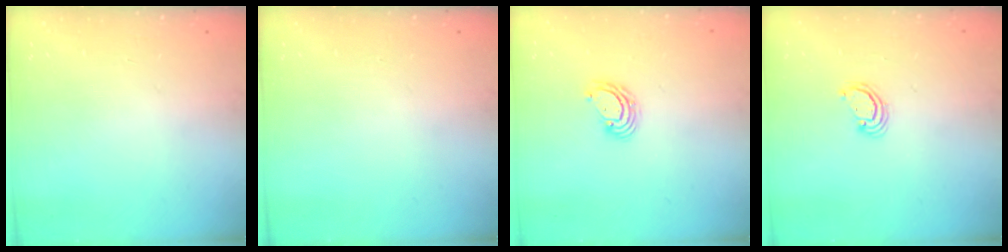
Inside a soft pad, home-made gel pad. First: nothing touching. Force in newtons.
{"total": 0.0}
{"total": 4.6, "press": 4.6, "slide": 0.2}
{"total": 2.5, "press": 2.5, "slide": 0.2}